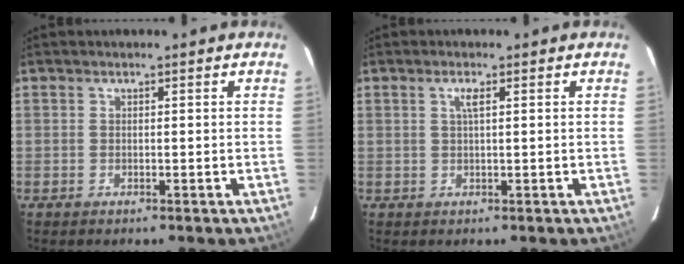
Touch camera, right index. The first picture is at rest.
{"total": 1.7, "force": [0.6, 0.0, 1.6], "torque": [-0.031, 0.002, 0.011]}